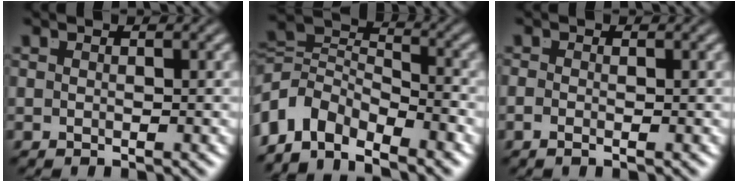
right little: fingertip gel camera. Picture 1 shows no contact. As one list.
[{"total": 9.0, "force": [-2.5, 7.0, 5.1], "torque": [-0.112, -0.037, -0.039]}, {"total": 1.1, "force": [-0.7, -0.2, 0.8], "torque": [-0.014, -0.007, -0.009]}]